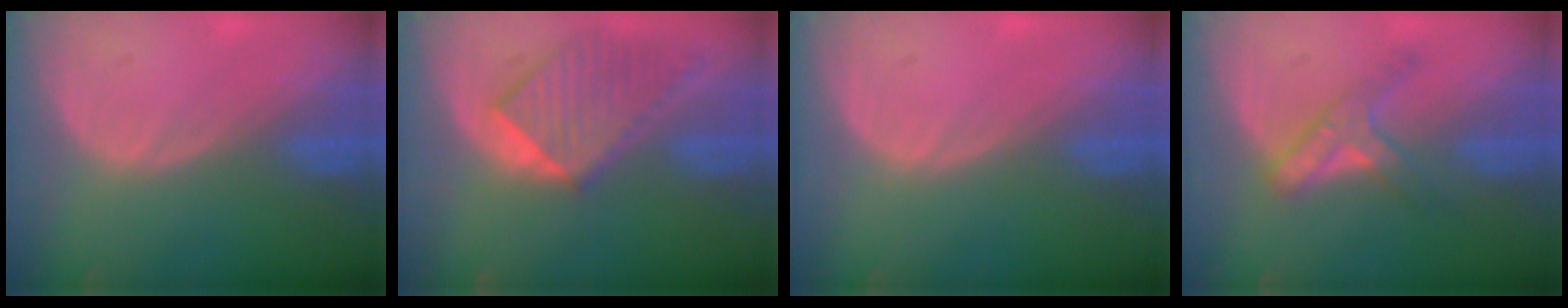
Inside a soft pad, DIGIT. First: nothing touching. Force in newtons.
{"total": 8.2, "press": 7.5, "slide": 3.2}
{"total": 0.0}
{"total": 5.1, "press": 5.1, "slide": 0.3}